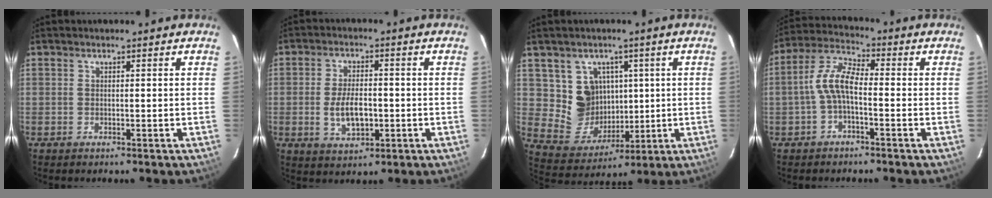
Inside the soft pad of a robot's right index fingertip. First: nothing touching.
{"total": 7.2, "force": [-1.4, 3.6, 6.1], "torque": [-0.122, -0.003, -0.018]}
{"total": 10.4, "force": [2.9, 9.5, 3.0], "torque": [-0.073, 0.006, 0.074]}
{"total": 6.8, "force": [-1.7, 2.6, 6.1], "torque": [-0.136, 0.020, -0.038]}